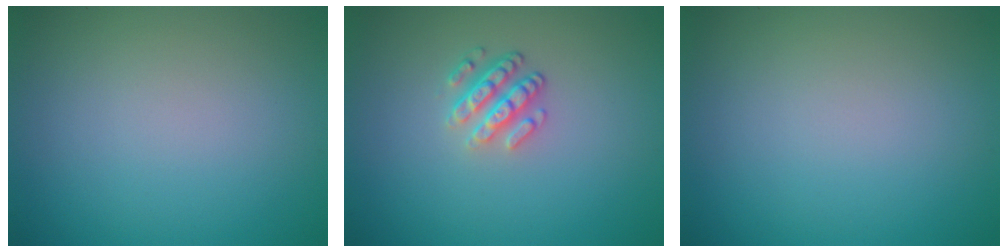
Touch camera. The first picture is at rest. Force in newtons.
{"total": 2.8, "press": 2.3, "slide": 1.5}
{"total": 0.0}